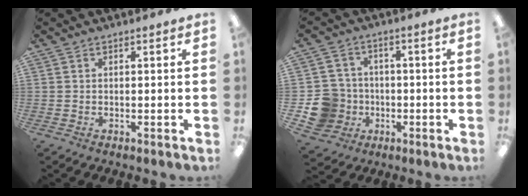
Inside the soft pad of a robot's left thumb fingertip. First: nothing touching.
{"total": 10.4, "force": [-2.8, 9.6, 2.7], "torque": [-0.078, 0.030, -0.041]}